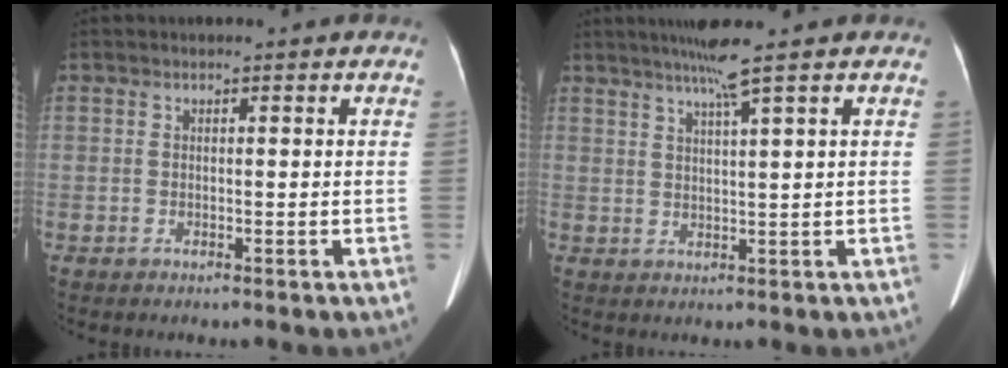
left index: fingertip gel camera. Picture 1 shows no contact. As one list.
[{"total": 4.6, "force": [3.2, -1.5, 2.9], "torque": [-0.054, 0.002, 0.059]}]